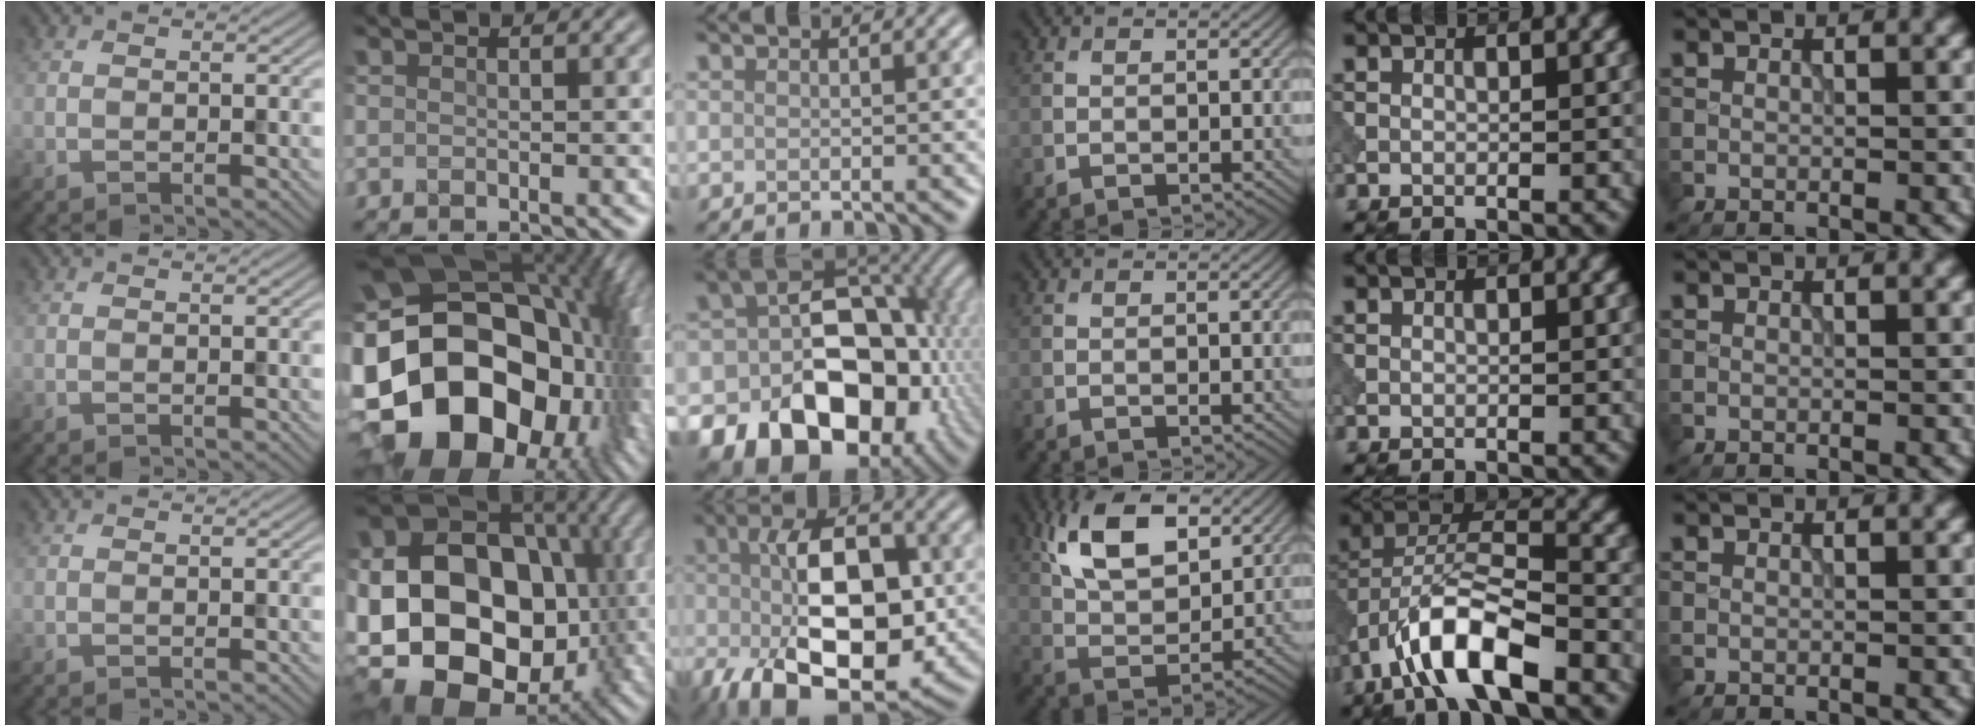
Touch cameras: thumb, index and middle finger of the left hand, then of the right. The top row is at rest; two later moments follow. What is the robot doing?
{"motion": "insert", "object": "peg toy"}